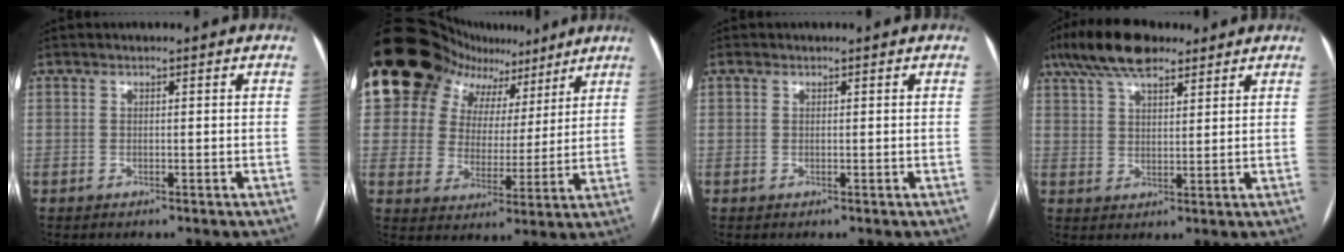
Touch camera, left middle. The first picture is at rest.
{"total": 15.9, "force": [10.9, 10.4, 5.0], "torque": [-0.097, 0.048, 0.166]}
{"total": 1.5, "force": [-0.5, -1.1, -0.8], "torque": [0.016, 0.001, -0.007]}
{"total": 10.6, "force": [7.6, 3.6, 6.4], "torque": [-0.125, 0.031, 0.137]}